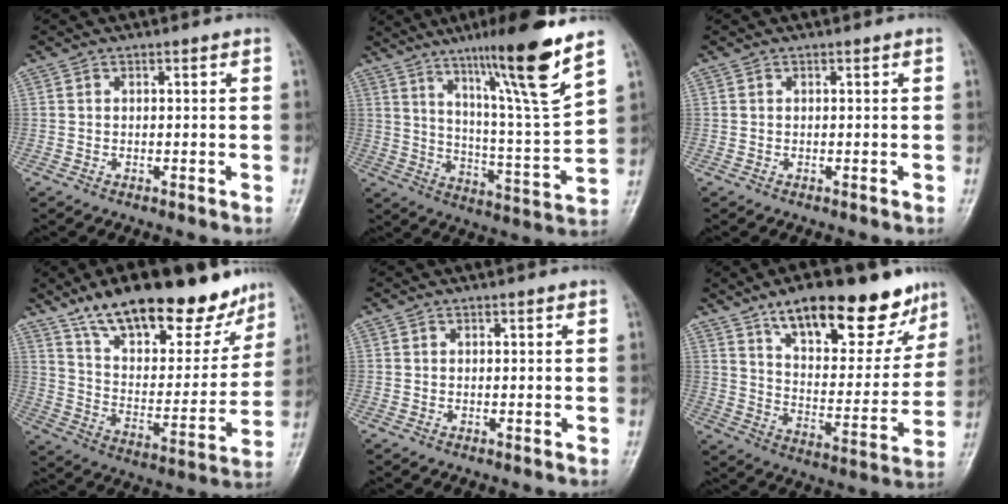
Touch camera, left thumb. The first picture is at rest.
{"total": 18.9, "force": [12.1, 0.5, 14.5], "torque": [-0.210, -0.069, 0.195]}
{"total": 0.0}
{"total": 24.8, "force": [17.9, 9.6, 14.2], "torque": [-0.168, -0.068, 0.284]}
{"total": 0.0}
{"total": 22.4, "force": [14.7, 8.6, 14.6], "torque": [-0.160, -0.053, 0.227]}